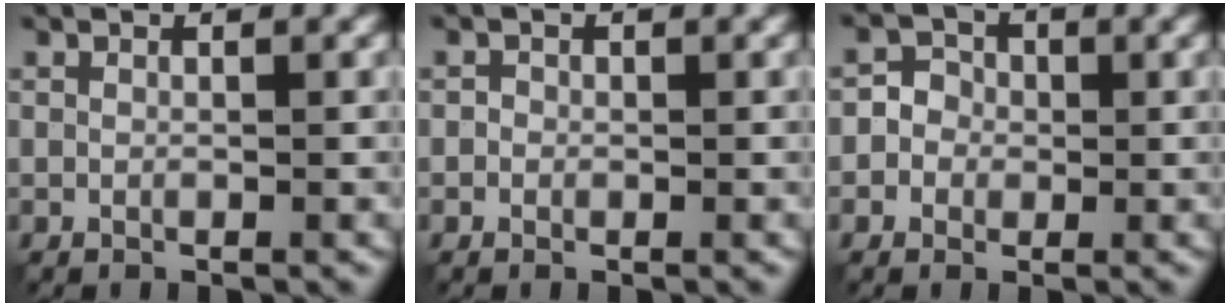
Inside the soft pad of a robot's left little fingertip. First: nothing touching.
{"total": 0.6, "force": [-0.1, 0.6, 0.1], "torque": [0.002, -0.003, -0.004]}
{"total": 2.9, "force": [-0.4, 2.7, 0.6], "torque": [0.010, 0.012, -0.026]}